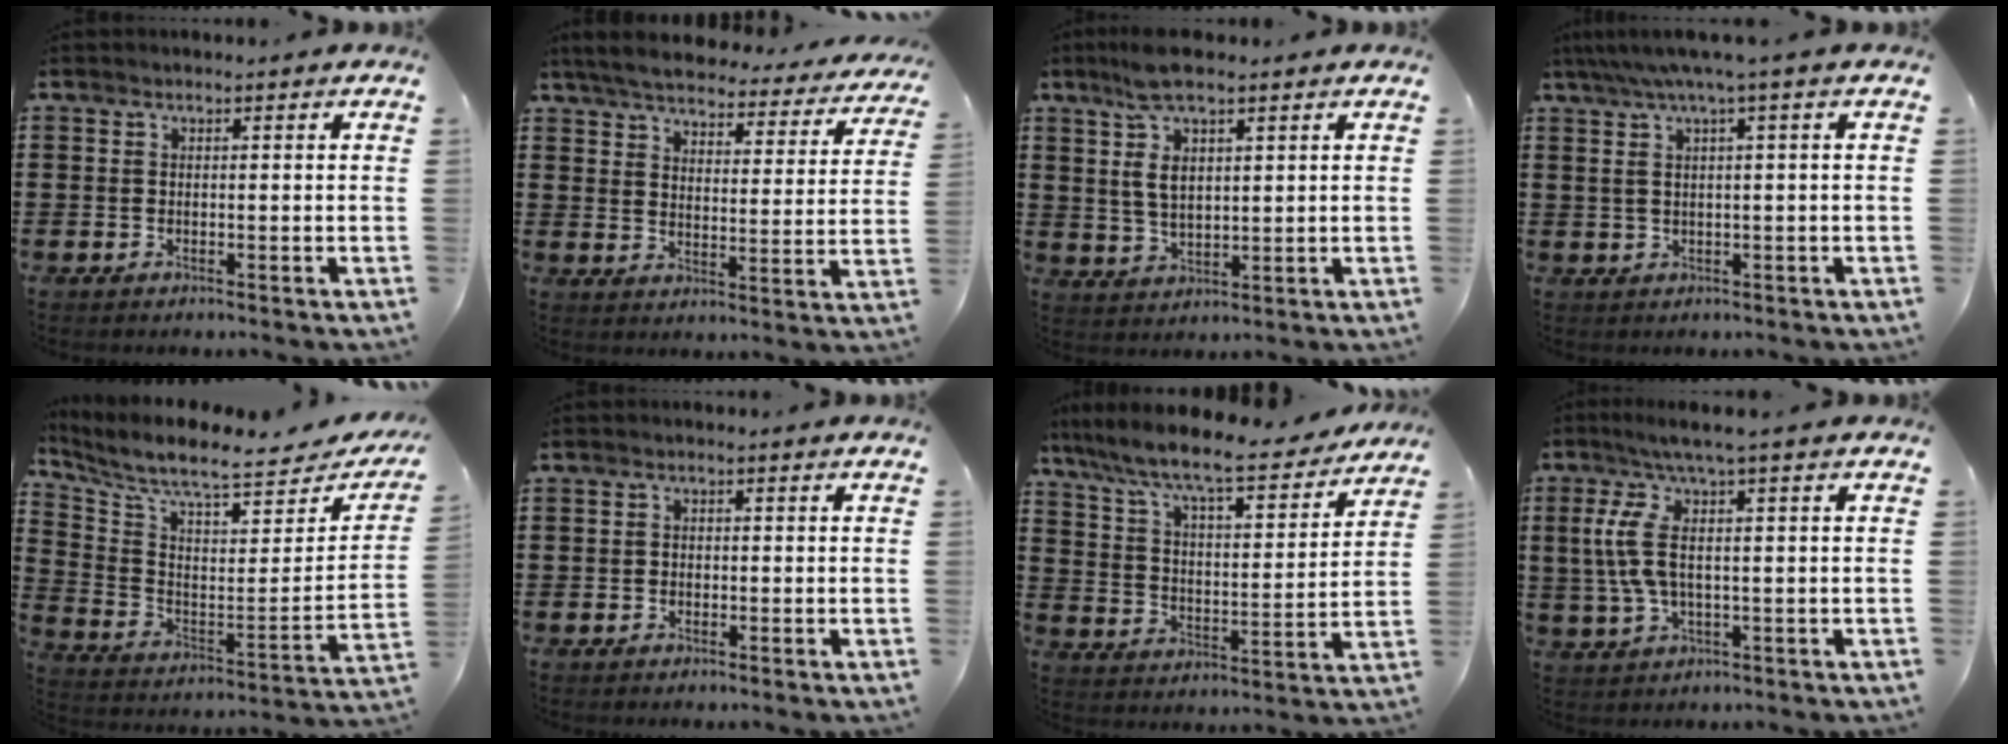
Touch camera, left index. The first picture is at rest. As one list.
[{"total": 5.4, "force": [5.1, 0.4, 1.7], "torque": [-0.059, -0.034, 0.087]}, {"total": 7.1, "force": [3.3, 2.8, 5.6], "torque": [-0.133, 0.004, 0.054]}, {"total": 3.8, "force": [1.0, -0.5, 3.6], "torque": [-0.072, -0.006, 0.011]}, {"total": 7.7, "force": [6.5, 0.7, 4.0], "torque": [-0.101, -0.059, 0.106]}, {"total": 0.8, "force": [-0.3, 0.7, 0.4], "torque": [-0.010, 0.001, -0.007]}, {"total": 9.2, "force": [8.1, 0.4, 4.4], "torque": [-0.119, -0.056, 0.132]}, {"total": 7.5, "force": [1.0, 1.1, 7.4], "torque": [-0.183, -0.019, 0.004]}]